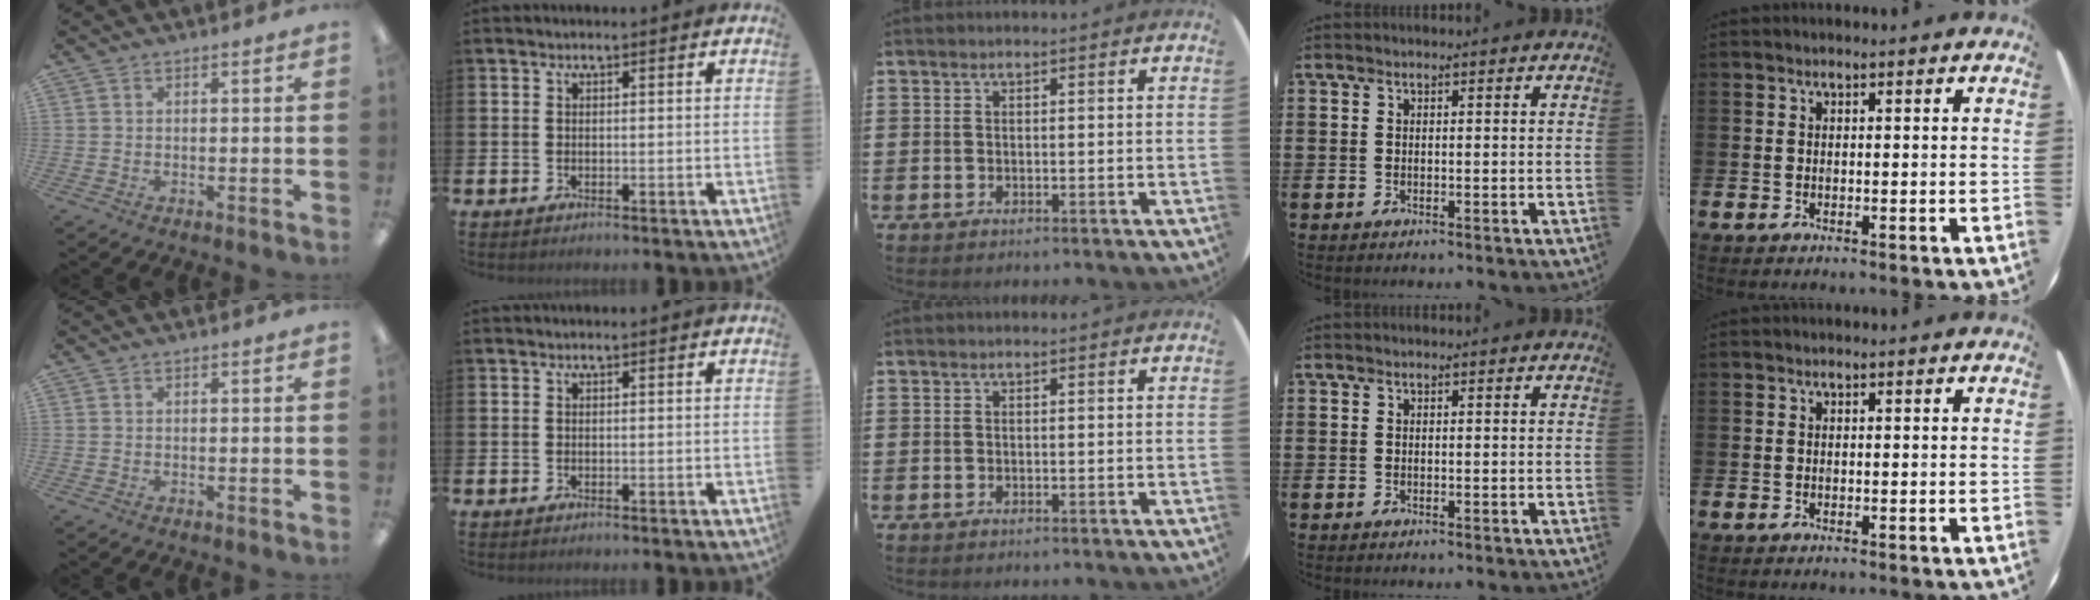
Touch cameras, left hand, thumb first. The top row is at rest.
{}